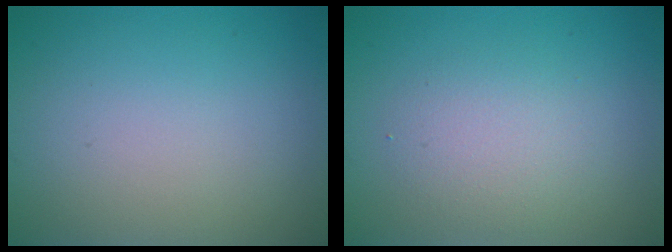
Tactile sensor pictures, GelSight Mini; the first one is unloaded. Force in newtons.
{"total": 2.7, "press": 2.7, "slide": 0.2}